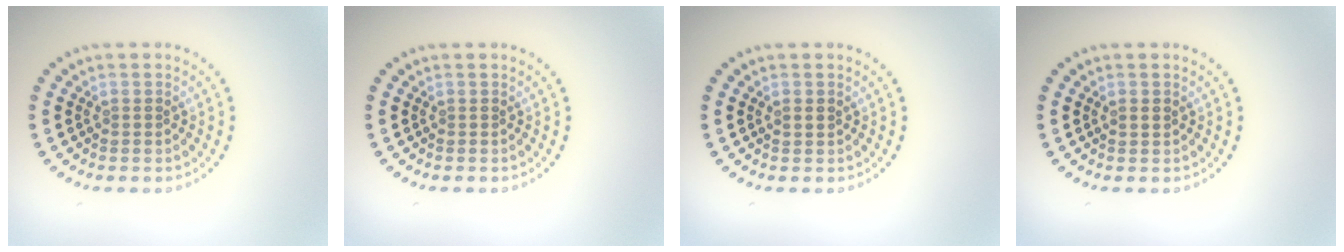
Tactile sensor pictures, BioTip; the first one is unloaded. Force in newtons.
{"total": 0.0}
{"total": 1.0, "press": 1.0, "slide": 0.1}
{"total": 1.0, "press": 1.0, "slide": 0.1}